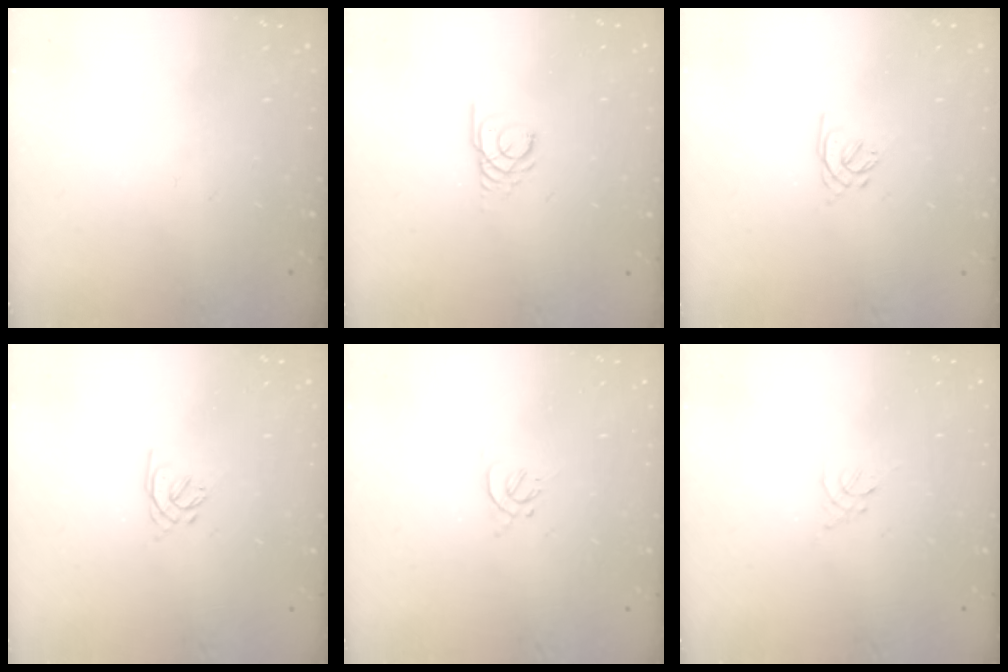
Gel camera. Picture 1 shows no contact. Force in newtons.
{"total": 3.0, "press": 3.0, "slide": 0.4}
{"total": 1.6, "press": 1.5, "slide": 0.5}
{"total": 1.6, "press": 1.5, "slide": 0.5}
{"total": 1.7, "press": 1.7, "slide": 0.5}
{"total": 0.0}